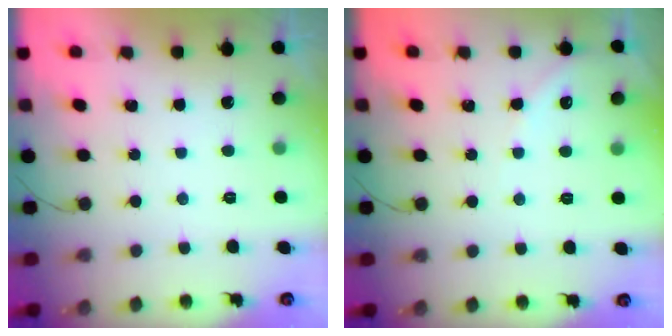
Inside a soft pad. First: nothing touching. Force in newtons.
{"total": 2.2, "press": 2.2, "slide": 0.4}